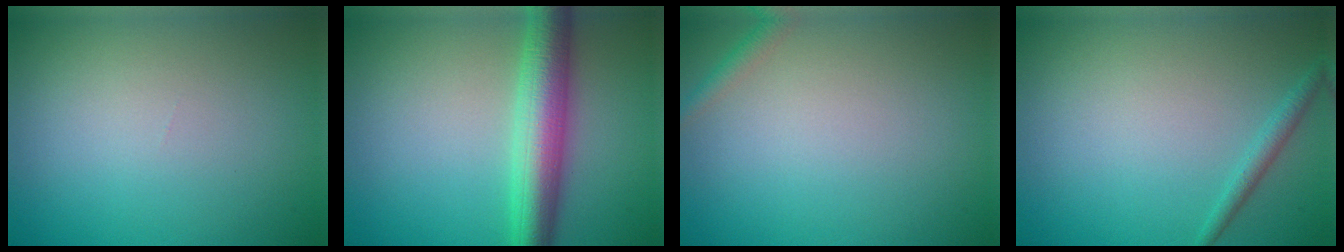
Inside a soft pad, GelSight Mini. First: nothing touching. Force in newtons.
{"total": 5.9, "press": 5.9, "slide": 0.1}
{"total": 1.2, "press": 1.2, "slide": 0.0}
{"total": 1.2, "press": 1.2, "slide": 0.0}